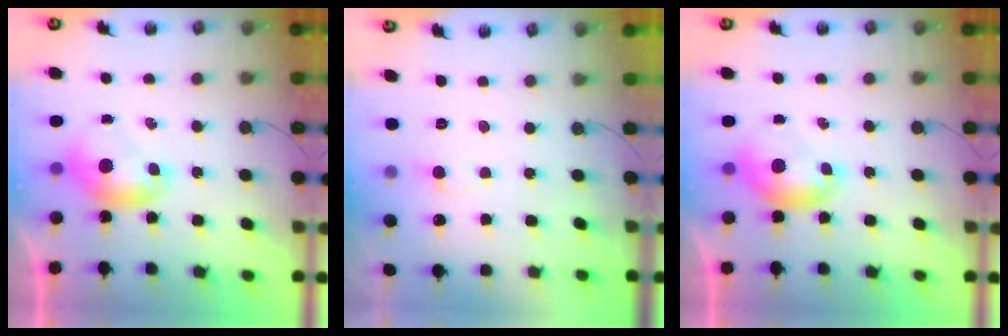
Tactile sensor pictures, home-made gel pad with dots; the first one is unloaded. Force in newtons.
{"total": 1.3, "press": 1.1, "slide": 0.6}
{"total": 0.0}